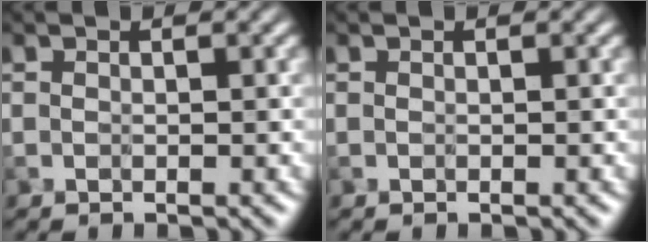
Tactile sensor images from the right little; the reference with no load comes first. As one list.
[{"total": 0.0}]